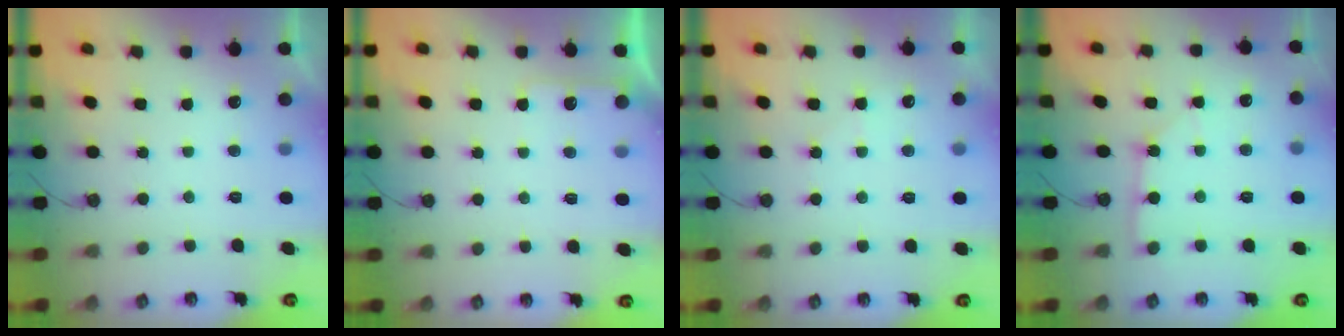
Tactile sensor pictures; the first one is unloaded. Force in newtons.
{"total": 4.2, "press": 4.1, "slide": 0.6}
{"total": 4.2, "press": 4.2, "slide": 0.4}
{"total": 2.0, "press": 2.0, "slide": 0.3}